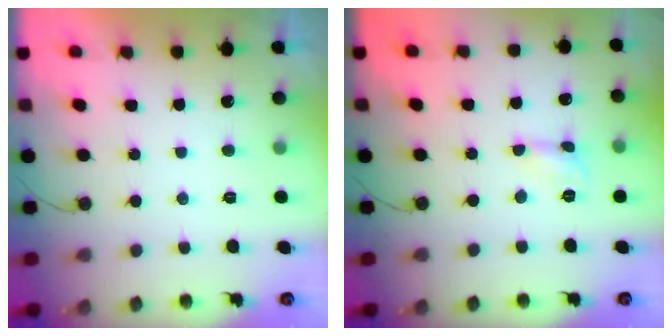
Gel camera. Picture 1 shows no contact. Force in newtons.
{"total": 2.7, "press": 2.7, "slide": 0.2}